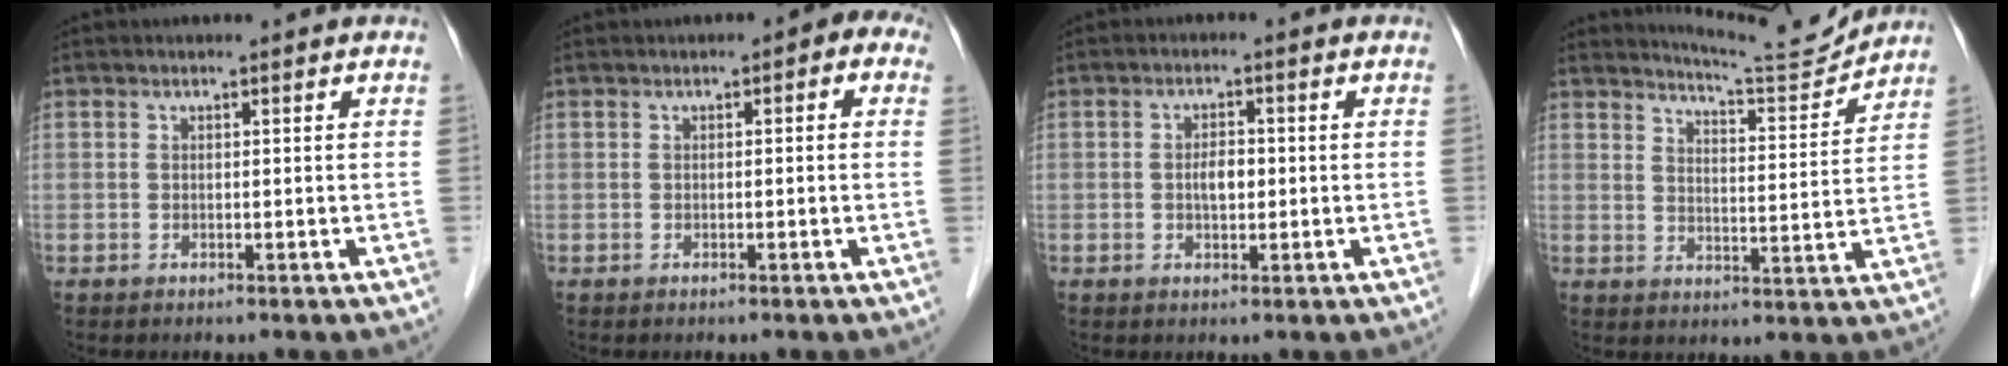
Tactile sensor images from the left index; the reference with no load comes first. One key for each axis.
{"total": 3.0, "fx": 0.7, "fy": 1.3, "fz": 2.6, "tx": -0.019, "ty": 0.018, "tz": -0.003}
{"total": 2.8, "fx": -0.2, "fy": 1.4, "fz": 2.4, "tx": -0.044, "ty": 0.005, "tz": -0.003}
{"total": 8.5, "fx": 8.4, "fy": -1.0, "fz": 0.3, "tx": -0.020, "ty": -0.020, "tz": 0.125}